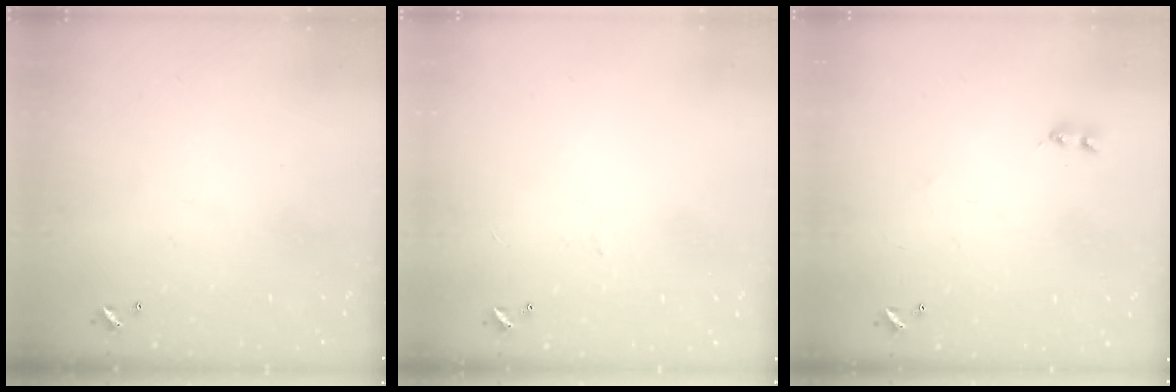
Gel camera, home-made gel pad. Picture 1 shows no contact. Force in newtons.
{"total": 0.0}
{"total": 2.2, "press": 2.1, "slide": 0.6}